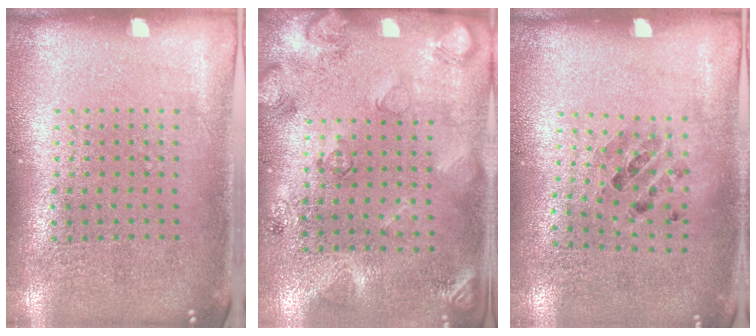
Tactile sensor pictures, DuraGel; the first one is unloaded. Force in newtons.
{"total": 2.5, "press": 2.0, "slide": 1.5}
{"total": 0.9, "press": 0.7, "slide": 0.5}